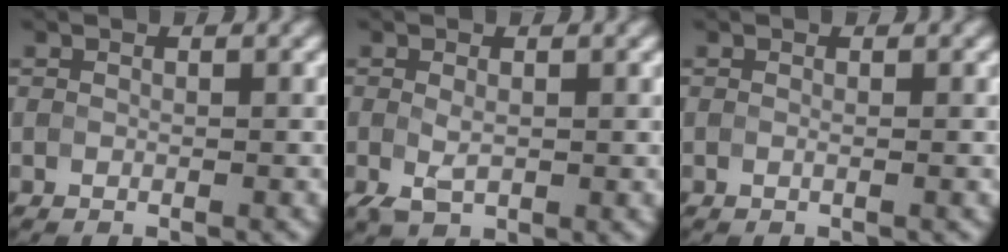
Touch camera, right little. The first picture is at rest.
{"total": 1.8, "force": [-0.6, 1.1, 1.3], "torque": [-0.042, -0.007, -0.006]}
{"total": 0.6, "force": [0.1, 0.4, 0.5], "torque": [0.001, -0.001, -0.015]}